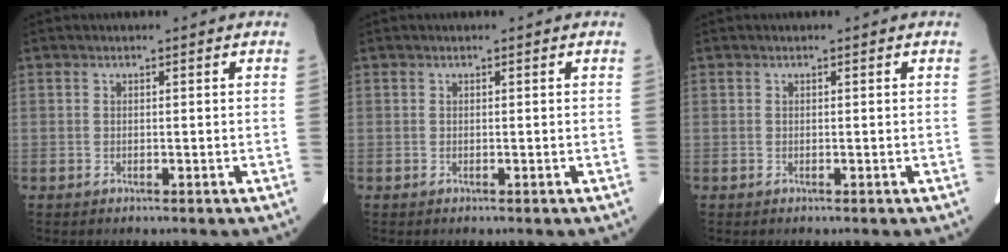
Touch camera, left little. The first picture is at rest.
{"total": 0.0}
{"total": 0.0}